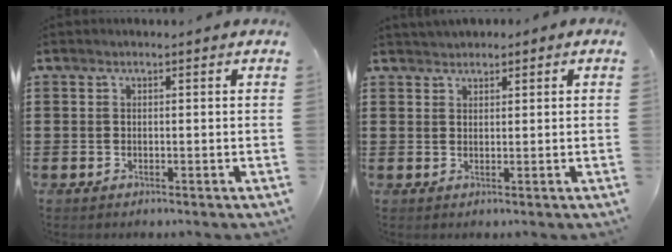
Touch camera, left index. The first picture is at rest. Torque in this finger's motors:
{"motor_torque": [1.09, -1.04, 0.44, 0.14]}